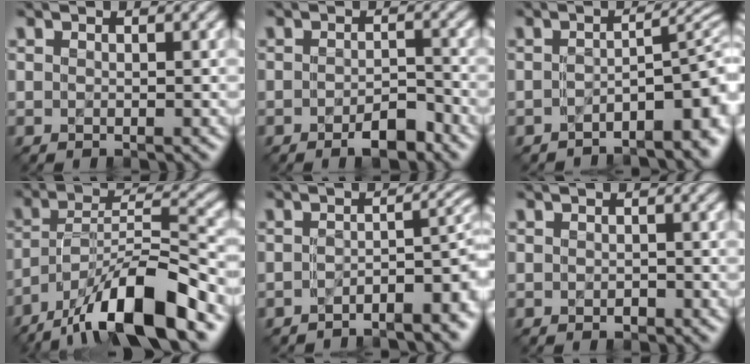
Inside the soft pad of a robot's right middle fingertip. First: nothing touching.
{"total": 2.9, "force": [-1.8, 0.9, 2.0], "torque": [-0.030, 0.003, -0.030]}
{"total": 6.9, "force": [-3.5, 2.2, 5.6], "torque": [-0.061, 0.002, -0.049]}
{"total": 12.4, "force": [-8.3, 3.3, 8.5], "torque": [-0.142, 0.016, -0.154]}
{"total": 5.5, "force": [-3.3, 1.8, 4.0], "torque": [-0.047, 0.000, -0.046]}
{"total": 0.6, "force": [-0.3, 0.4, 0.4], "torque": [-0.006, -0.001, -0.004]}